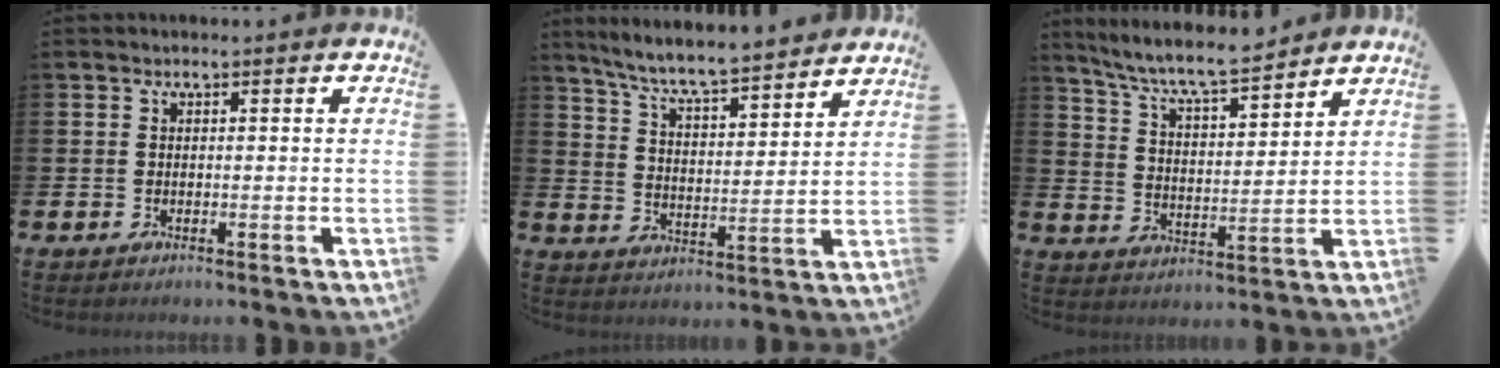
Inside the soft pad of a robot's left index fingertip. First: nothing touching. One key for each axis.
{"total": 7.2, "fx": 6.9, "fy": 0.3, "fz": 2.3, "tx": -0.072, "ty": -0.052, "tz": 0.118}
{"total": 7.6, "fx": 7.1, "fy": 0.6, "fz": 2.6, "tx": -0.082, "ty": -0.045, "tz": 0.125}